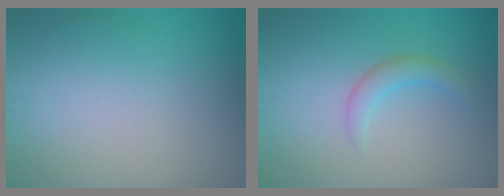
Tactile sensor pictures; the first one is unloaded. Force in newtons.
{"total": 1.9, "press": 1.8, "slide": 0.3}